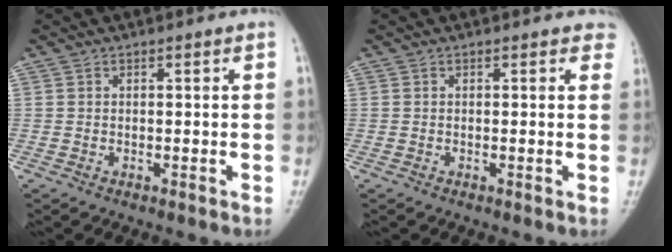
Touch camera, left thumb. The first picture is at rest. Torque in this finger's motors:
{"motor_torque": [3.17, 1.84, 0.48, -0.02, 0.10]}